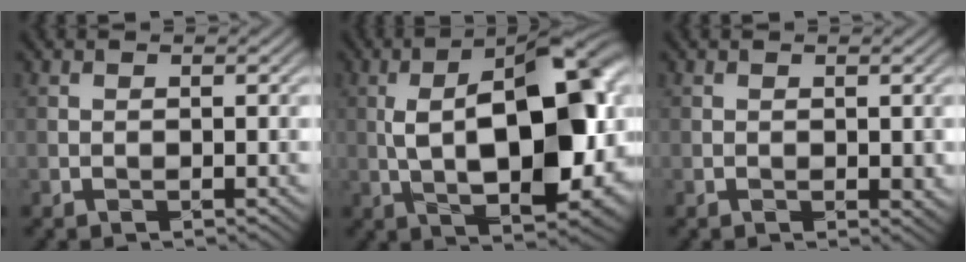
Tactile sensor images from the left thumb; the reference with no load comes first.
{"total": 15.7, "force": [1.1, 6.7, 14.1], "torque": [-0.221, 0.002, 0.023]}
{"total": 1.5, "force": [-0.2, 0.9, 1.2], "torque": [-0.014, -0.005, 0.000]}